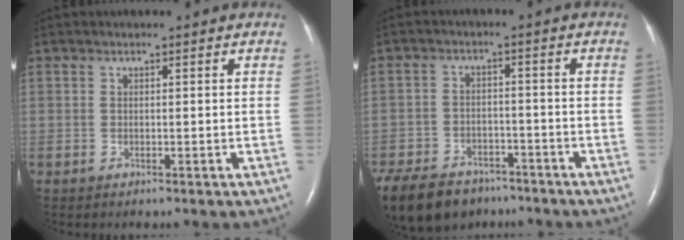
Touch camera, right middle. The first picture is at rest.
{"total": 16.4, "force": [-12.0, 9.0, 6.7], "torque": [-0.182, -0.022, -0.176]}